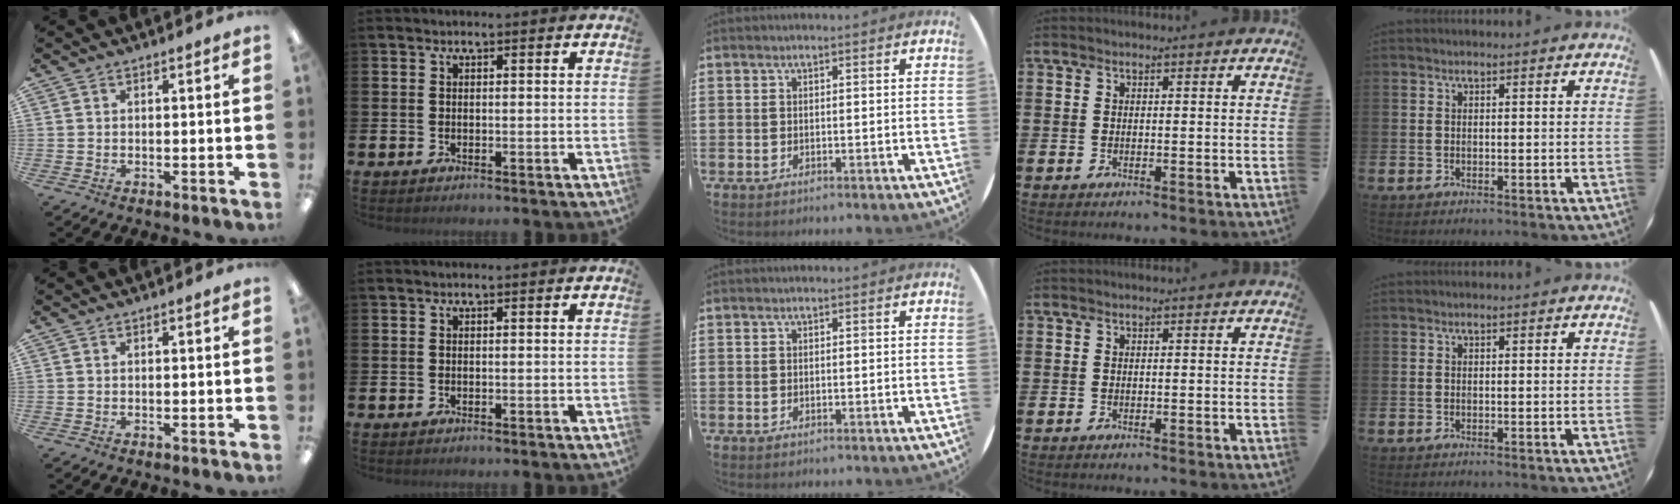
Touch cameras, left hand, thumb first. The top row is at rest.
{}